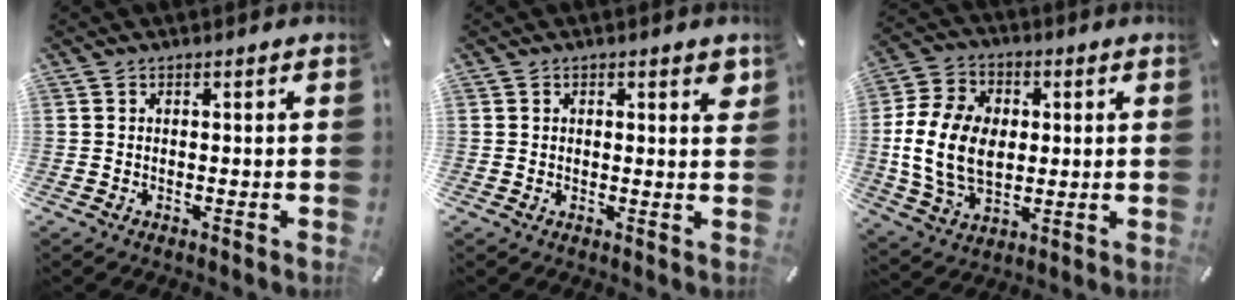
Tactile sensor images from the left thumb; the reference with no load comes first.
{"total": 2.0, "force": [1.0, 1.1, 1.3], "torque": [-0.012, -0.001, 0.013]}
{"total": 15.6, "force": [0.0, 11.8, 10.2], "torque": [-0.233, 0.015, 0.002]}